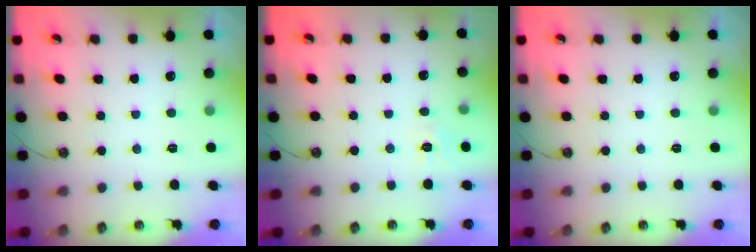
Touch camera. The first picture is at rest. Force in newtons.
{"total": 5.3, "press": 5.2, "slide": 0.6}
{"total": 0.0}